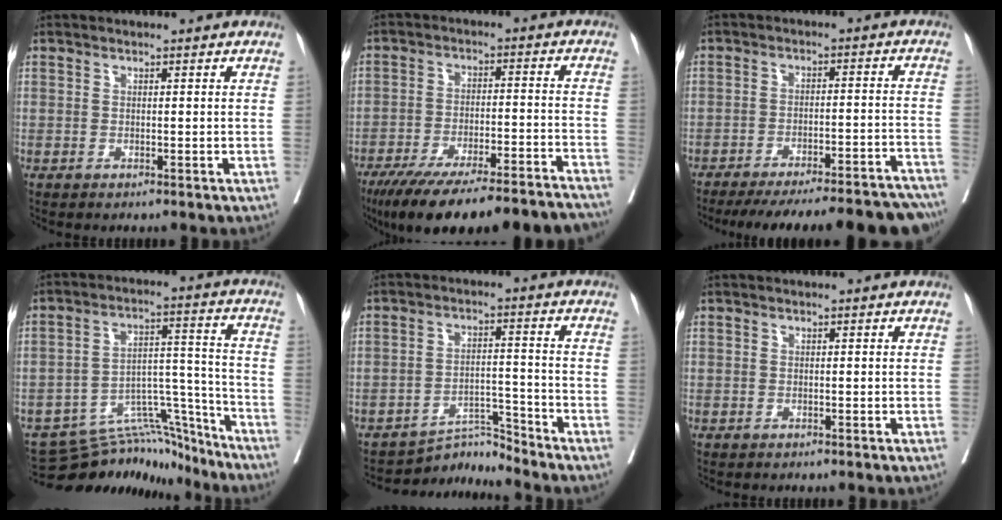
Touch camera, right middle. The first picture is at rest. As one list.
[{"total": 22.7, "force": [-19.2, 2.6, 11.8], "torque": [-0.138, -0.024, -0.275]}, {"total": 24.2, "force": [-21.9, 3.1, 9.8], "torque": [-0.095, -0.008, -0.283]}, {"total": 13.3, "force": [-12.6, 3.9, 1.5], "torque": [-0.003, 0.058, -0.194]}, {"total": 4.9, "force": [-4.7, -0.8, -1.2], "torque": [0.021, 0.010, -0.076]}, {"total": 0.0}]